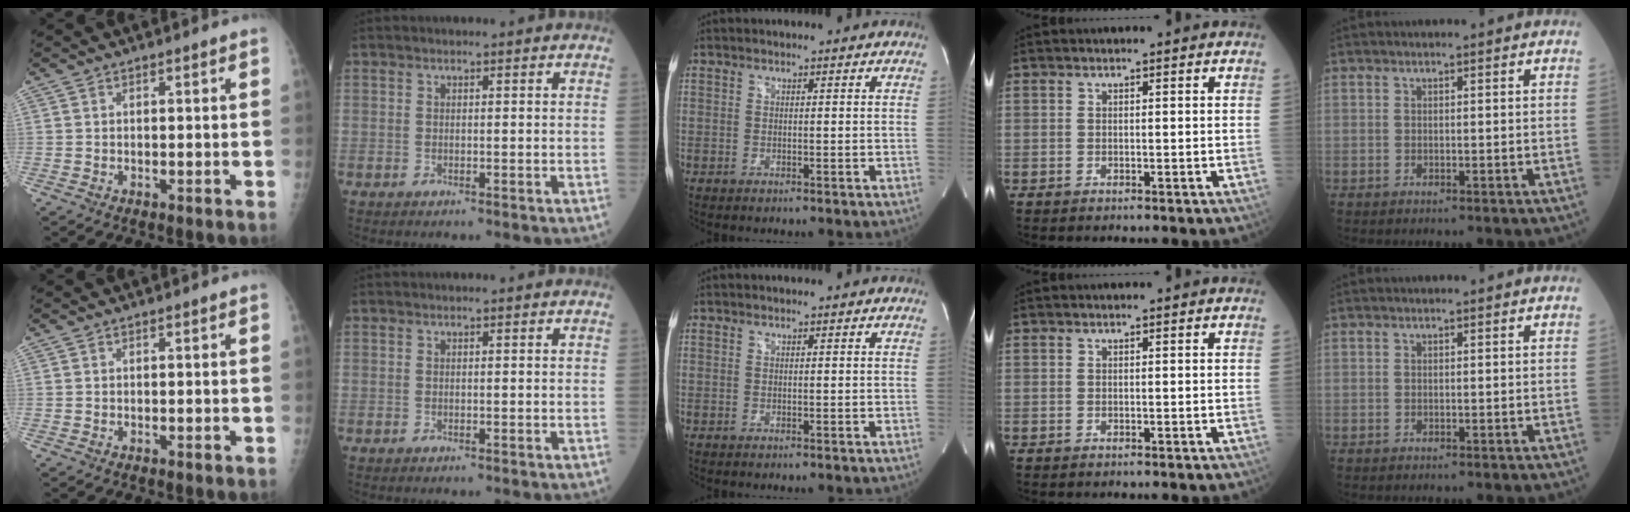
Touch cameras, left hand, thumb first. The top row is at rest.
{}